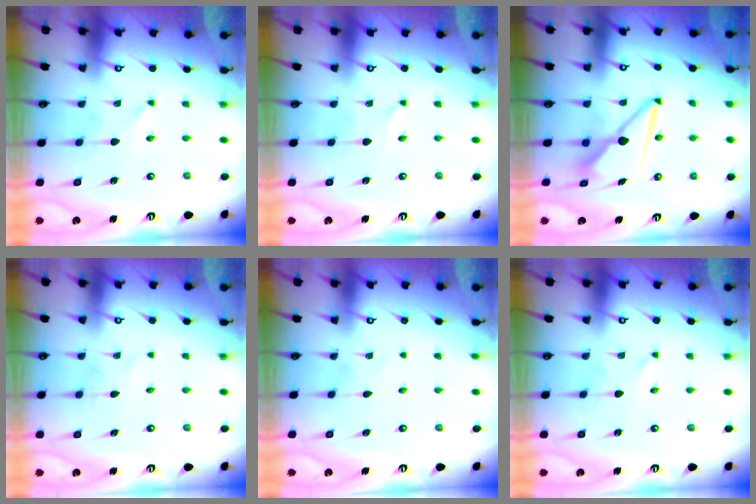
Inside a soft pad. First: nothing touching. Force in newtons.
{"total": 0.0}
{"total": 9.9, "press": 9.9, "slide": 0.7}
{"total": 2.0, "press": 2.0, "slide": 0.1}
{"total": 1.9, "press": 1.9, "slide": 0.2}
{"total": 0.0}